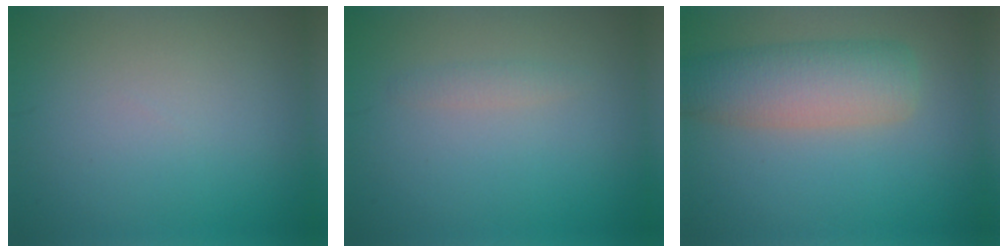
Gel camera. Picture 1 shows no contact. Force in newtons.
{"total": 0.9, "press": 0.9, "slide": 0.1}
{"total": 6.0, "press": 6.0, "slide": 0.3}